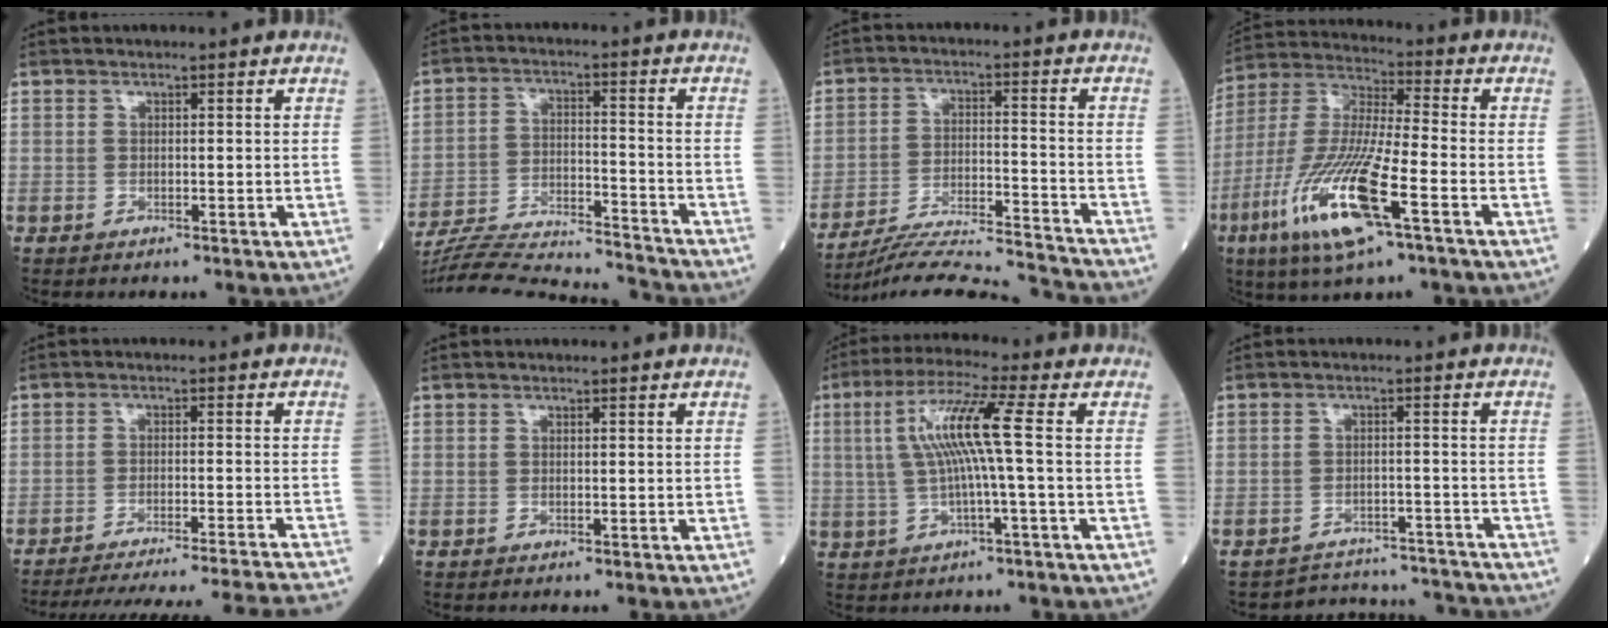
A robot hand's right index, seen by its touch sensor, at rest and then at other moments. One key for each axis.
{"total": 20.2, "fx": -19.5, "fy": 0.6, "fz": 5.4, "tx": -0.122, "ty": -0.010, "tz": -0.301}
{"total": 17.9, "fx": -17.3, "fy": -1.3, "fz": 4.6, "tx": -0.085, "ty": -0.015, "tz": -0.268}
{"total": 17.2, "fx": -7.3, "fy": 2.0, "fz": 15.5, "tx": -0.335, "ty": -0.027, "tz": -0.138}
{"total": 26.7, "fx": -24.9, "fy": -0.9, "fz": 9.7, "tx": -0.098, "ty": -0.045, "tz": -0.321}
{"total": 0.0}
{"total": 9.0, "fx": 0.8, "fy": -0.8, "fz": 8.9, "tx": -0.176, "ty": 0.020, "tz": 0.015}
{"total": 11.4, "fx": -11.2, "fy": 1.7, "fz": -0.4, "tx": 0.014, "ty": 0.027, "tz": -0.139}